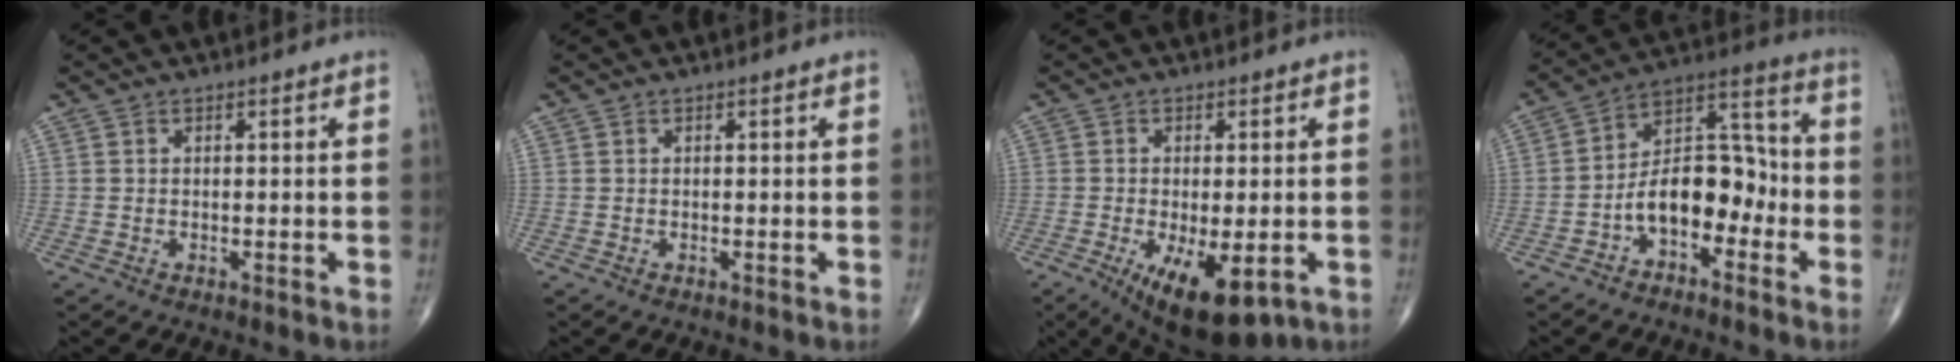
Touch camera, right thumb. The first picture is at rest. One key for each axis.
{"total": 0.0}
{"total": 12.4, "fx": -5.2, "fy": 5.1, "fz": 10.1, "tx": -0.156, "ty": -0.016, "tz": -0.067}
{"total": 12.2, "fx": -4.2, "fy": 7.2, "fz": 8.9, "tx": -0.115, "ty": 0.060, "tz": -0.081}